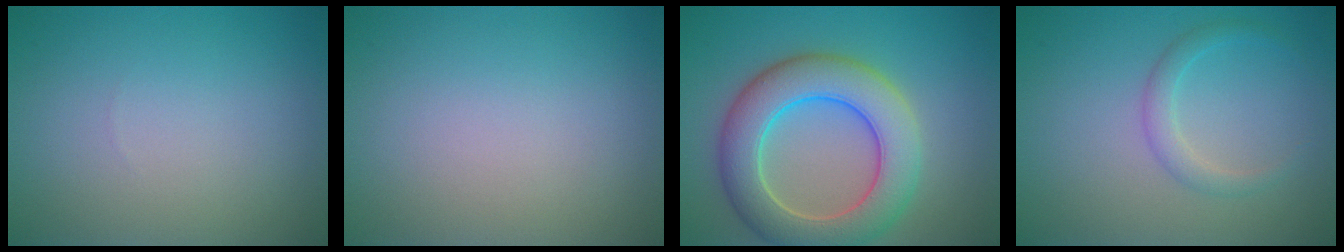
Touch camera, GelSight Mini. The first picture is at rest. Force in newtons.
{"total": 0.0}
{"total": 8.1, "press": 8.0, "slide": 0.6}
{"total": 1.7, "press": 1.7, "slide": 0.1}